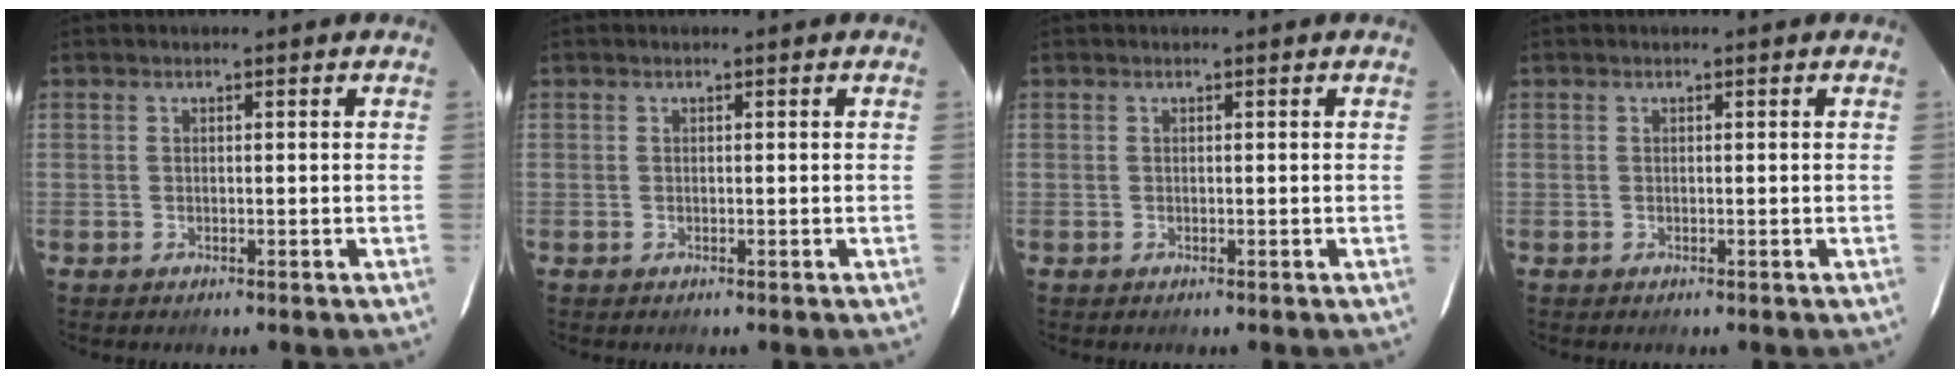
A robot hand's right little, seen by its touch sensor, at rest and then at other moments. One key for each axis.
{"total": 0.0}
{"total": 0.0}
{"total": 0.0}